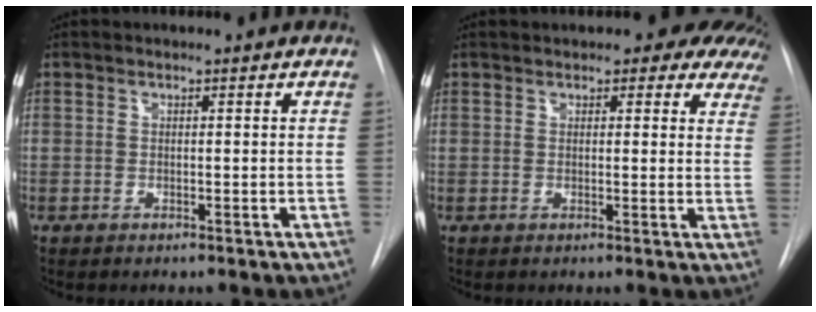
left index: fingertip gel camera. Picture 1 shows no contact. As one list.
[{"total": 9.7, "force": [8.2, 3.7, 3.6], "torque": [-0.002, -0.012, 0.070]}]